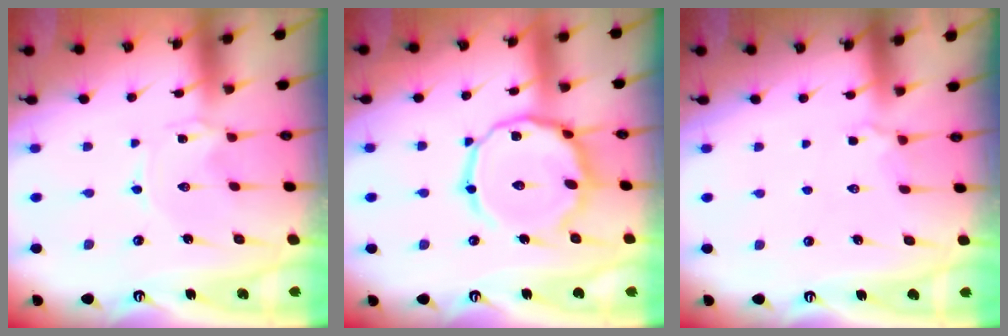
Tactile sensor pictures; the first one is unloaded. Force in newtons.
{"total": 16.1, "press": 16.0, "slide": 1.0}
{"total": 4.1, "press": 3.9, "slide": 1.2}